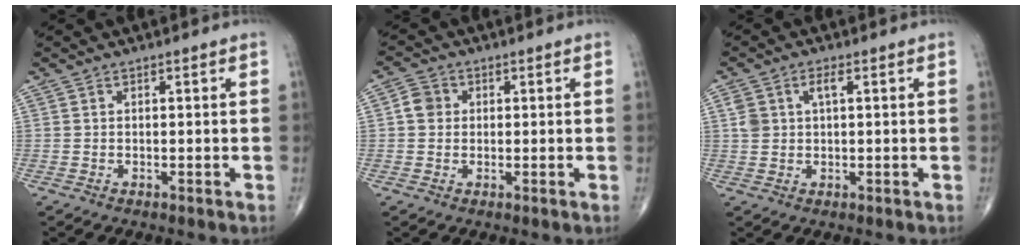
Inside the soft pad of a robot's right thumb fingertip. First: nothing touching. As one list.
[{"total": 3.3, "force": [0.3, 3.0, 1.4], "torque": [-0.016, 0.007, 0.000]}, {"total": 4.0, "force": [1.2, 2.2, 3.1], "torque": [-0.065, 0.007, 0.024]}]